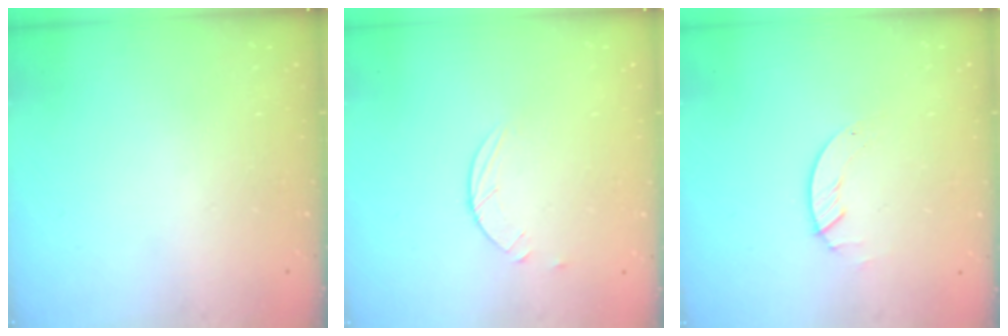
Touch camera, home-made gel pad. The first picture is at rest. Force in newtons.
{"total": 2.9, "press": 2.8, "slide": 0.3}
{"total": 1.4, "press": 1.4, "slide": 0.2}